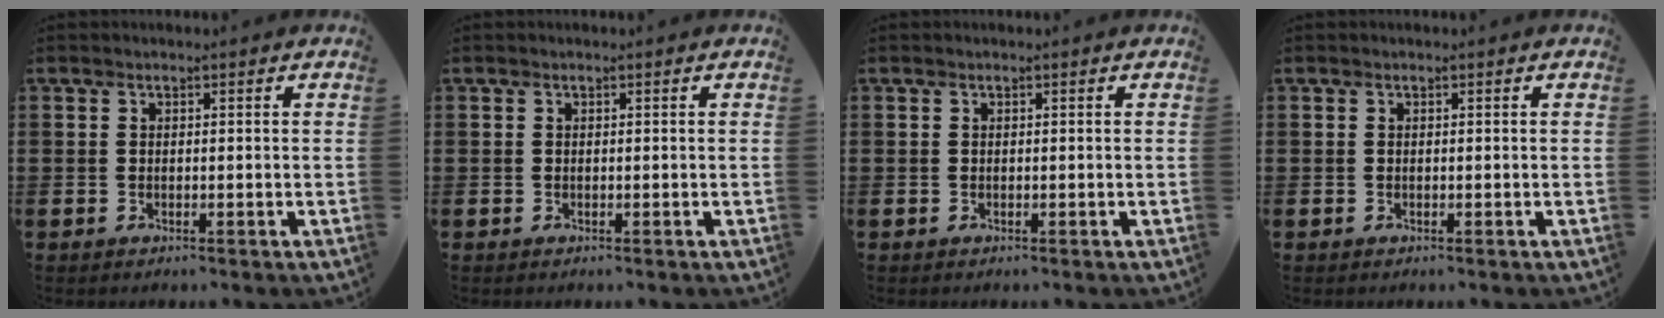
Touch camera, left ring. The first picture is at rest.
{"total": 0.0}
{"total": 0.0}
{"total": 0.0}